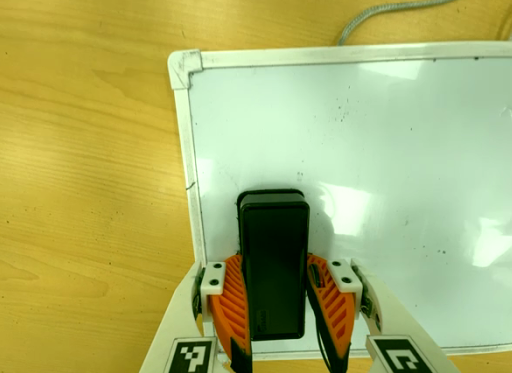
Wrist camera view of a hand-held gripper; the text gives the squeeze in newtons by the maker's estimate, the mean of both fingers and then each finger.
{"total": 16.4, "left": 17.9, "right": 14.9}